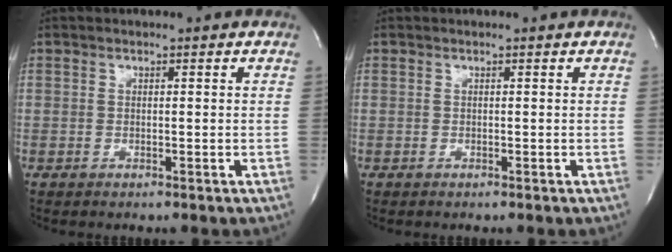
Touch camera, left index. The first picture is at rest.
{"total": 0.0}